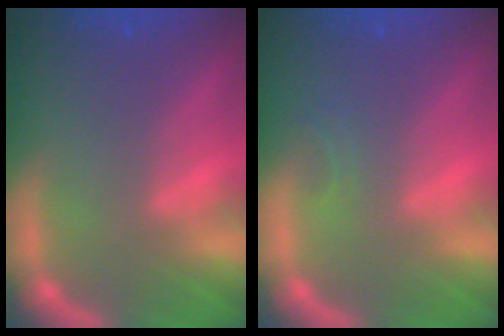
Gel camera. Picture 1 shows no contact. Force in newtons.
{"total": 0.9}